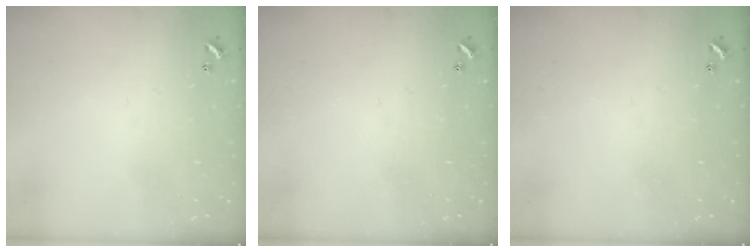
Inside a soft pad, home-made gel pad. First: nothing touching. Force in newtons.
{"total": 0.0}
{"total": 0.0}